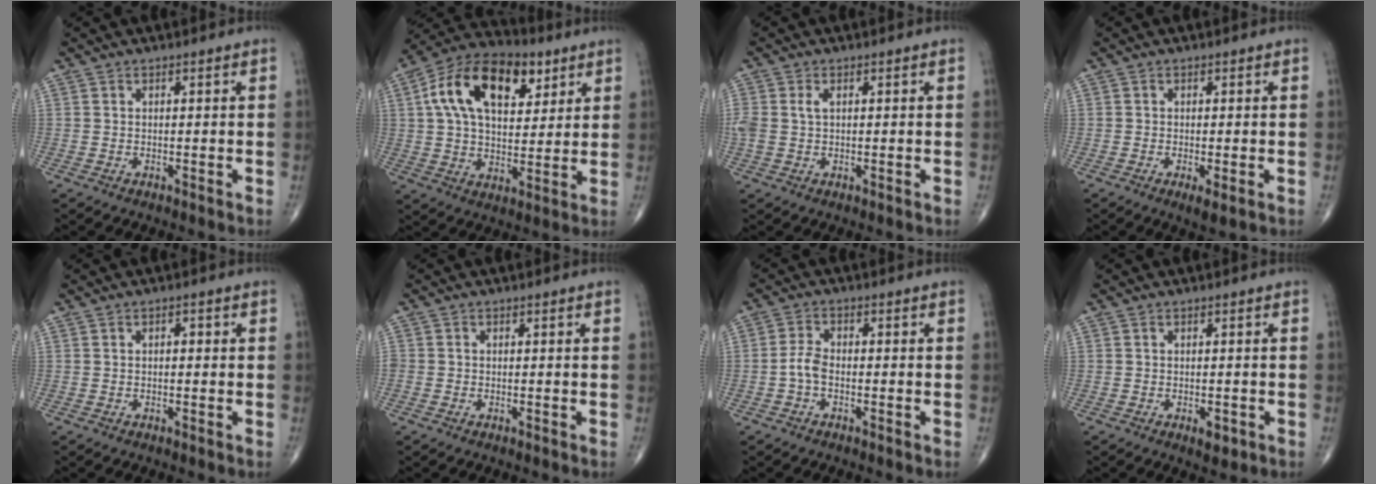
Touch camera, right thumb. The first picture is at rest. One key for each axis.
{"total": 19.2, "fx": 7.2, "fy": 11.1, "fz": 13.9, "tx": -0.214, "ty": 0.000, "tz": 0.115}
{"total": 3.4, "fx": 0.6, "fy": 2.1, "fz": 2.6, "tx": -0.078, "ty": 0.011, "tz": 0.016}
{"total": 2.5, "fx": -0.9, "fy": 0.6, "fz": 2.3, "tx": -0.043, "ty": -0.009, "tz": -0.016}
{"total": 1.0, "fx": 0.1, "fy": 0.6, "fz": 0.8, "tx": -0.005, "ty": 0.001, "tz": -0.002}
{"total": 0.9, "fx": -0.3, "fy": 0.8, "fz": 0.3, "tx": -0.001, "ty": 0.003, "tz": -0.009}
{"total": 3.1, "fx": -1.0, "fy": 1.7, "fz": 2.4, "tx": -0.050, "ty": 0.012, "tz": -0.027}
{"total": 5.8, "fx": -2.6, "fy": 3.1, "fz": 4.2, "tx": -0.040, "ty": 0.008, "tz": -0.029}